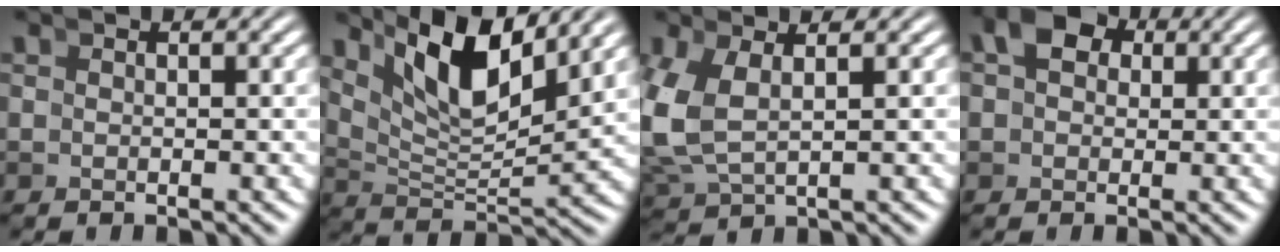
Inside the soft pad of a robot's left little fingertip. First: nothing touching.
{"total": 7.7, "force": [4.6, 2.6, 5.6], "torque": [-0.087, 0.007, 0.079]}
{"total": 5.5, "force": [0.8, 4.0, 3.7], "torque": [-0.107, -0.004, 0.023]}
{"total": 5.4, "force": [2.1, 4.0, 2.9], "torque": [-0.046, 0.013, 0.024]}